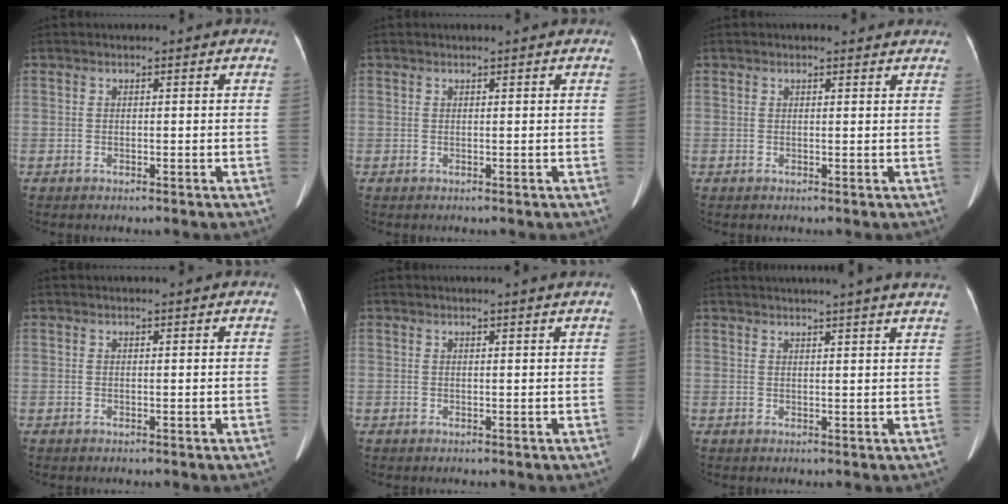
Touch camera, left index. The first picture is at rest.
{"total": 0.5, "force": [0.5, 0.0, 0.2], "torque": [-0.003, 0.003, 0.011]}
{"total": 2.0, "force": [1.8, 0.6, 0.5], "torque": [-0.013, 0.006, 0.015]}
{"total": 1.3, "force": [1.2, 0.2, 0.4], "torque": [-0.010, 0.011, 0.014]}
{"total": 1.9, "force": [1.7, -0.6, 0.7], "torque": [-0.018, -0.003, 0.022]}
{"total": 12.0, "force": [10.7, -0.5, 5.3], "torque": [-0.079, 0.007, 0.115]}